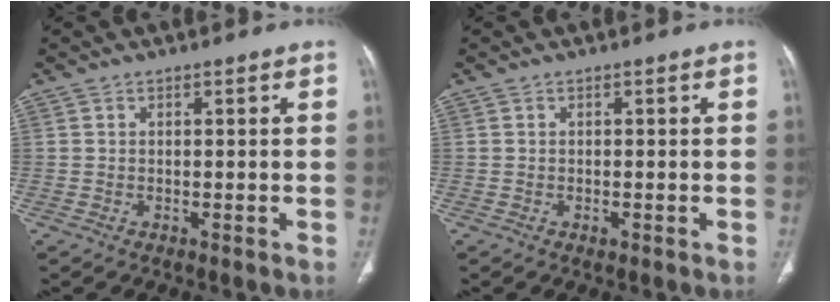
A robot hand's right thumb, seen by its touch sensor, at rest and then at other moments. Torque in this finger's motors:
{"motor_torque": [0.19, 0.03, 0.50, -0.37, -0.02]}